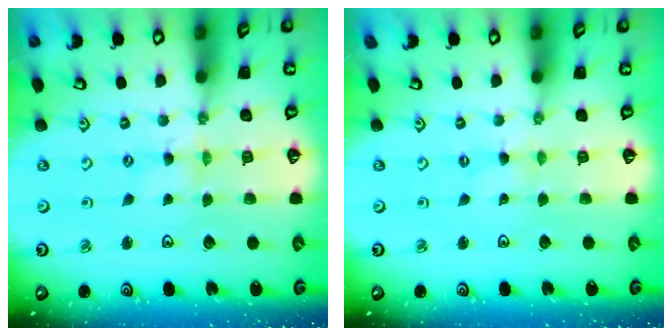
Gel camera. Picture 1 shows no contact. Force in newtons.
{"total": 0.0}